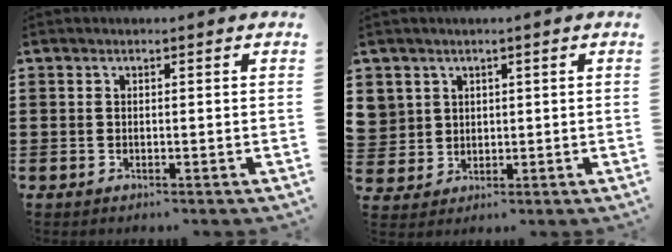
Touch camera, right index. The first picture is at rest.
{"total": 3.3, "force": [1.6, 2.9, -0.1], "torque": [-0.018, 0.007, 0.032]}